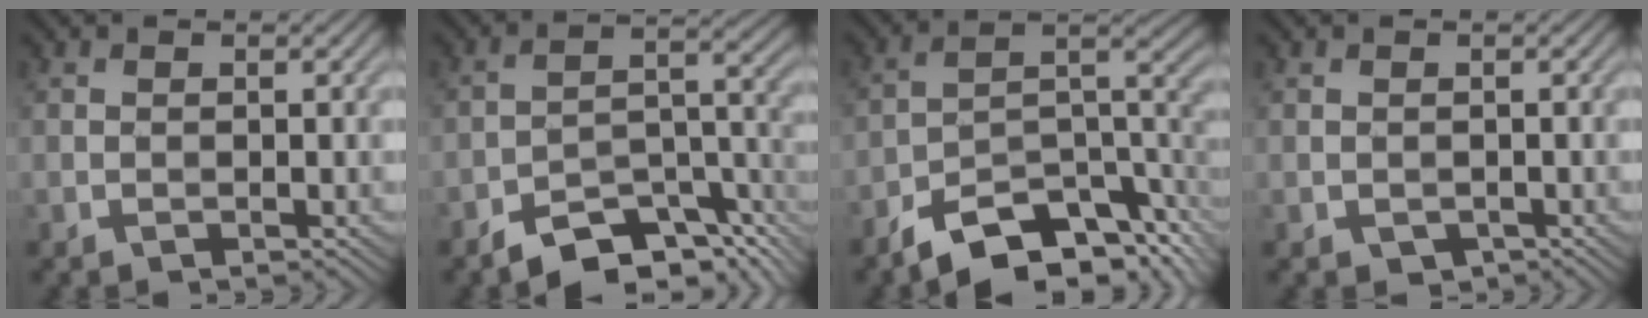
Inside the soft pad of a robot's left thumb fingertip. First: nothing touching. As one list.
[{"total": 9.2, "force": [-6.8, 3.3, 5.4], "torque": [-0.075, -0.002, -0.127]}, {"total": 12.3, "force": [-8.2, 4.6, 7.9], "torque": [-0.114, -0.007, -0.144]}, {"total": 1.0, "force": [-0.4, 0.8, 0.5], "torque": [-0.012, -0.009, -0.004]}]